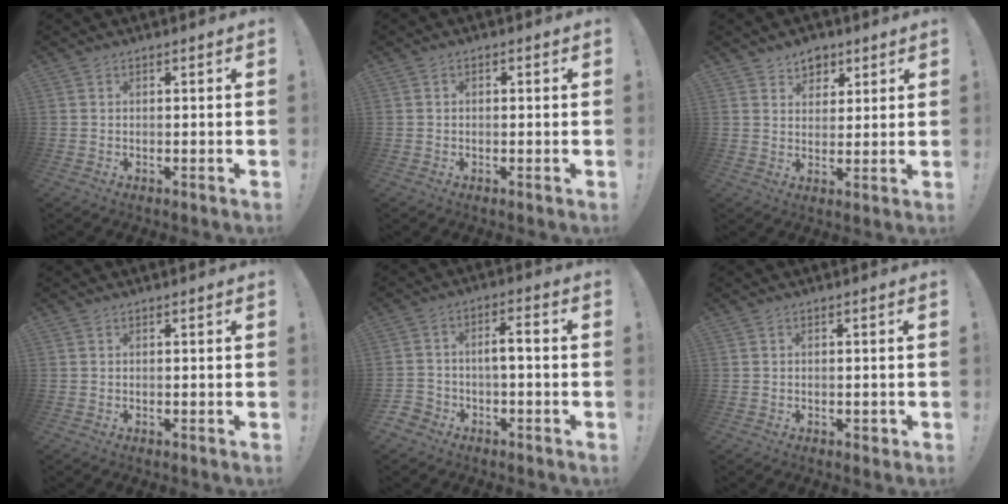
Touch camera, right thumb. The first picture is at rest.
{"total": 0.8, "force": [-0.4, 0.6, 0.4], "torque": [-0.007, 0.004, -0.007]}
{"total": 6.5, "force": [4.2, 4.8, 1.0], "torque": [-0.002, -0.032, 0.080]}
{"total": 0.0}
{"total": 4.7, "force": [-2.6, 2.5, 3.0], "torque": [-0.060, 0.007, -0.052]}
{"total": 1.3, "force": [-0.1, 1.0, 0.8], "torque": [-0.004, 0.000, -0.003]}